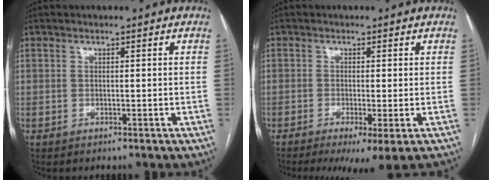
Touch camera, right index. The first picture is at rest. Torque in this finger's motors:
{"motor_torque": [1.54, -0.60, 0.35, 0.10]}